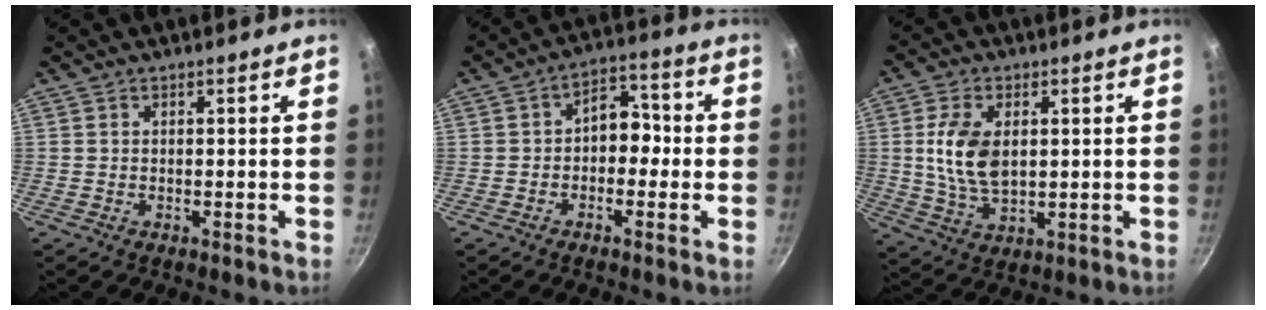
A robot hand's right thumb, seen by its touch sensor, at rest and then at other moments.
{"total": 6.8, "force": [-0.8, 4.8, 4.8], "torque": [-0.024, 0.026, -0.027]}
{"total": 10.3, "force": [1.6, 6.1, 8.2], "torque": [-0.151, -0.010, 0.033]}